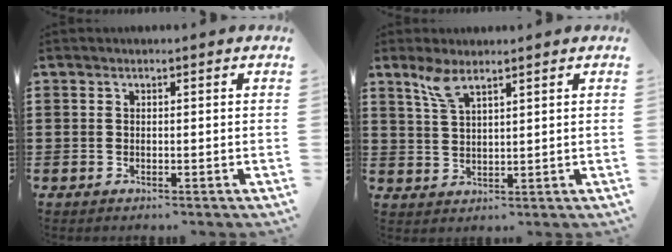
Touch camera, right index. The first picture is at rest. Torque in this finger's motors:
{"motor_torque": [0.14, 0.10, 0.16, 0.06]}